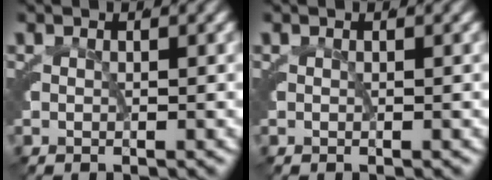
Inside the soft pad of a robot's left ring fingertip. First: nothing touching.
{"total": 0.0}